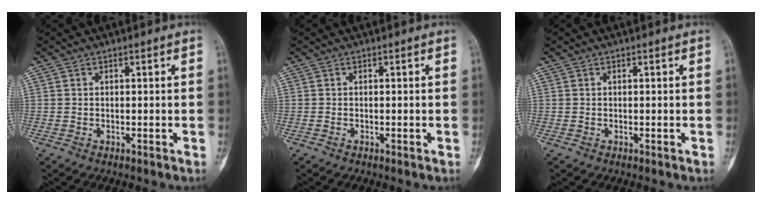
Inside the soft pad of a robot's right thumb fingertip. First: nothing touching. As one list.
[{"total": 0.0}, {"total": 0.0}]